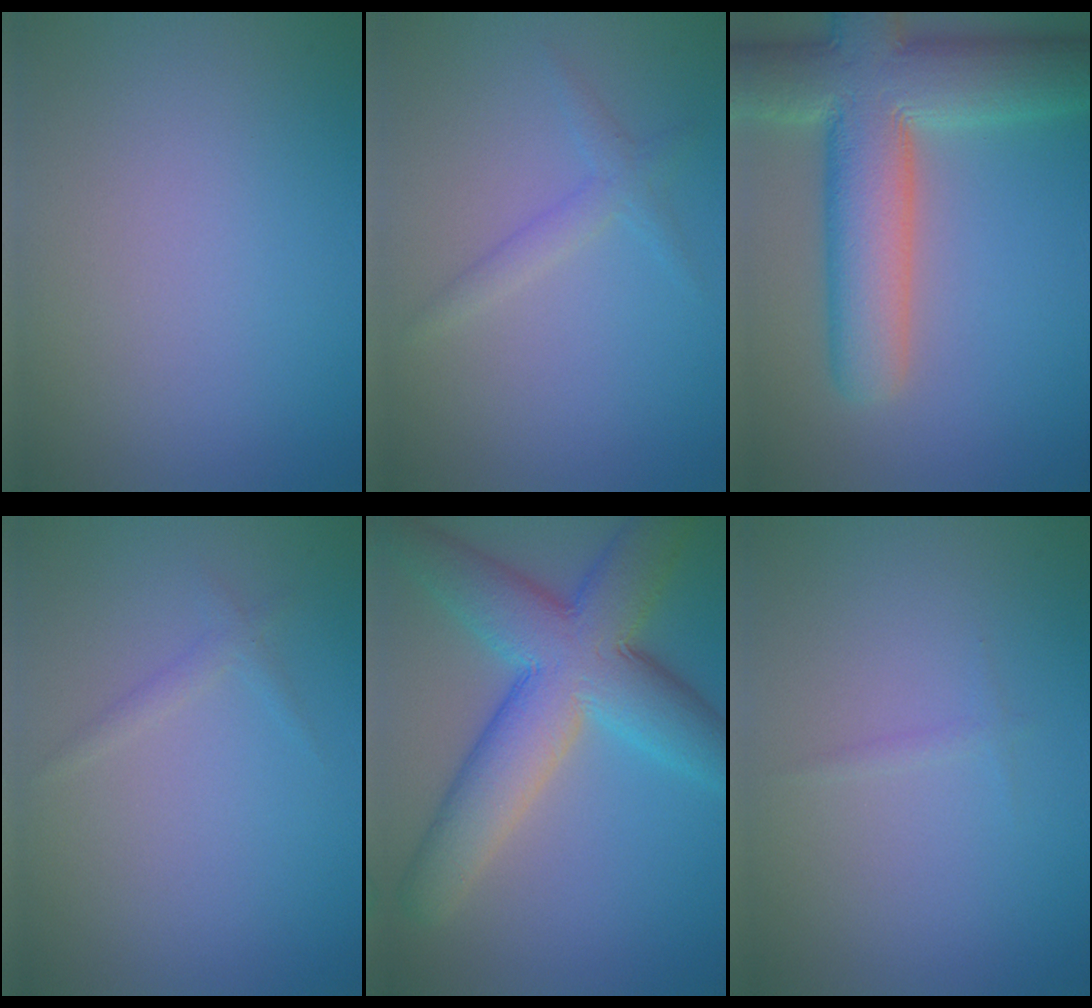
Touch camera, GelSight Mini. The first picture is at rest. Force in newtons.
{"total": 1.7, "press": 1.7, "slide": 0.1}
{"total": 11.8, "press": 11.8, "slide": 0.9}
{"total": 0.9, "press": 0.9, "slide": 0.1}
{"total": 10.6, "press": 10.6, "slide": 0.3}
{"total": 0.5, "press": 0.5, "slide": 0.1}